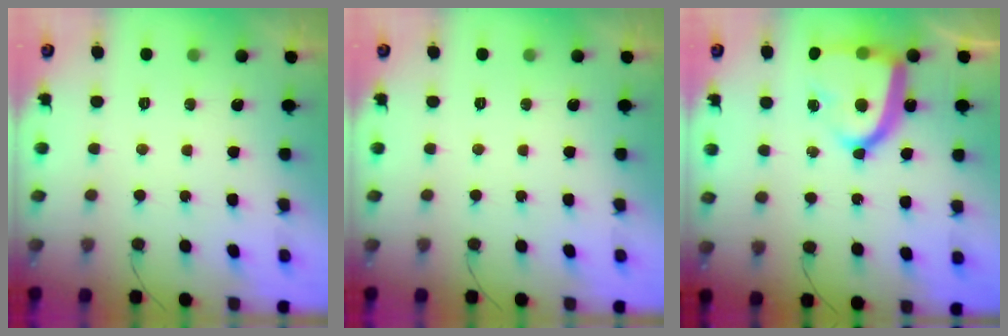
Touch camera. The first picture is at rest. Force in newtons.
{"total": 0.0}
{"total": 19.3, "press": 19.2, "slide": 1.9}